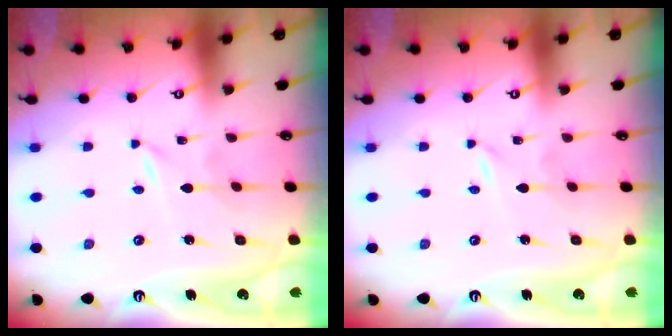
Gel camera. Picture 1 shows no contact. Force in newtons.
{"total": 0.0}